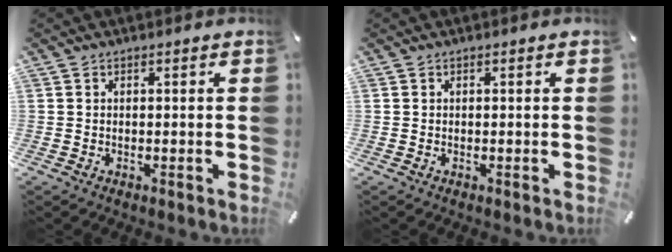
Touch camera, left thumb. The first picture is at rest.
{"total": 0.0}